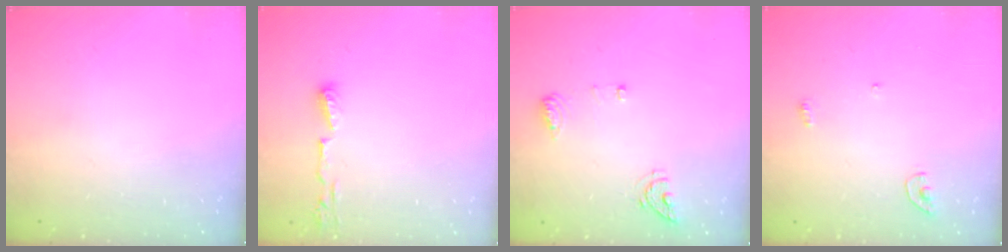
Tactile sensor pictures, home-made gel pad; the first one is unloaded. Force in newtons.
{"total": 6.0, "press": 5.8, "slide": 1.2}
{"total": 6.9, "press": 6.7, "slide": 1.7}
{"total": 3.6, "press": 3.5, "slide": 0.4}